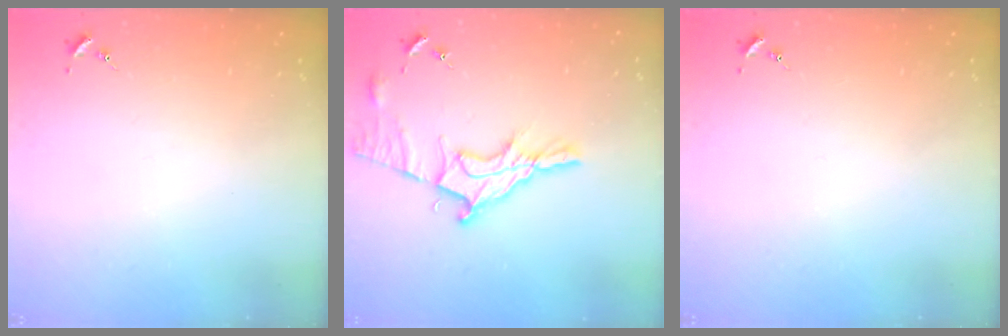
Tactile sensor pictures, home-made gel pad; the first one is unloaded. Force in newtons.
{"total": 13.5, "press": 13.4, "slide": 1.3}
{"total": 0.0}